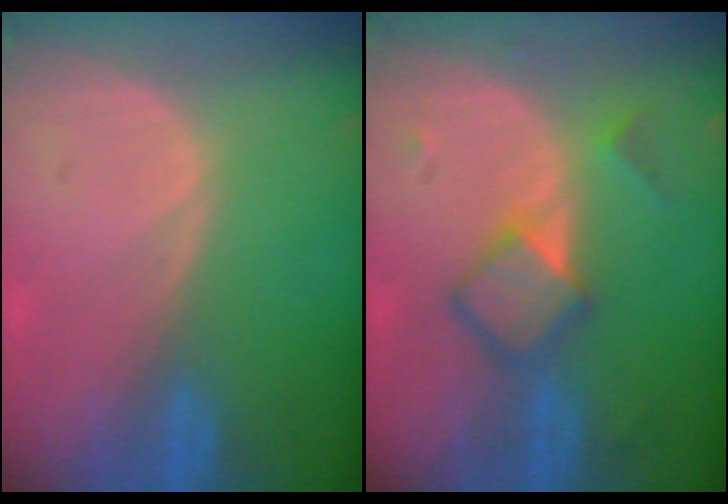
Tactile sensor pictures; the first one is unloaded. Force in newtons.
{"total": 5.1, "press": 5.1, "slide": 0.0}